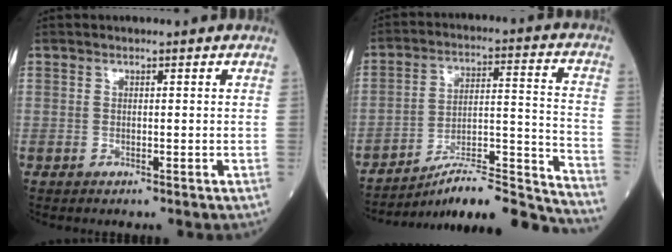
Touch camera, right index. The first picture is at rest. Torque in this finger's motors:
{"motor_torque": [0.28, -0.39, 0.47, 0.06]}